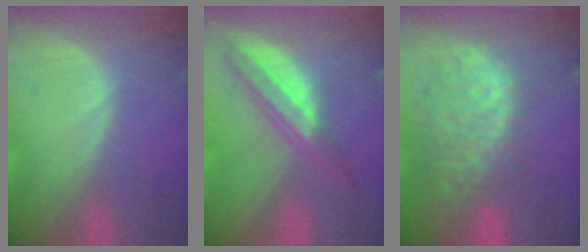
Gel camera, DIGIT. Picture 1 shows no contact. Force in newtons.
{"total": 6.5, "press": 5.7, "slide": 3.1}
{"total": 11.1, "press": 9.6, "slide": 5.6}